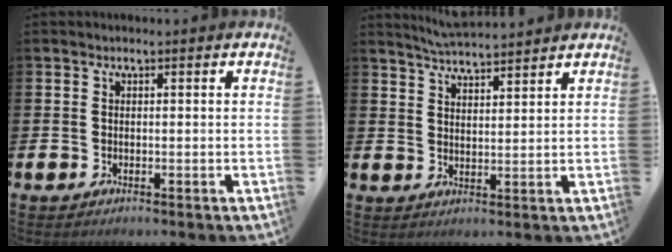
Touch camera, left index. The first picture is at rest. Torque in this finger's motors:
{"motor_torque": [0.37, -0.67, 0.28, 0.04]}